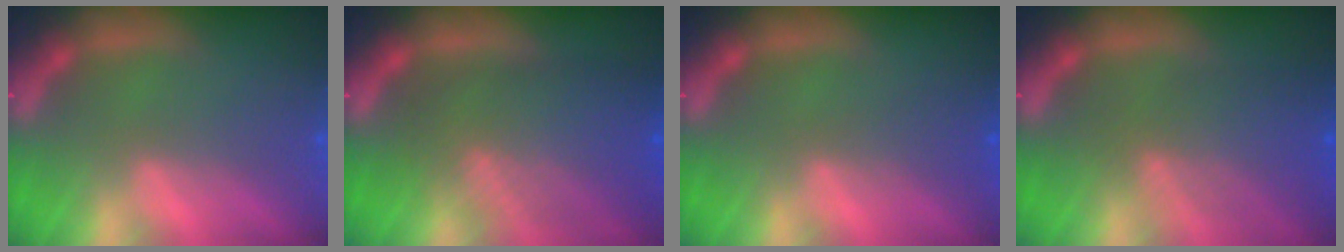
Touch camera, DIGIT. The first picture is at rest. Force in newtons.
{"total": 8.5}
{"total": 1.5}
{"total": 6.0}